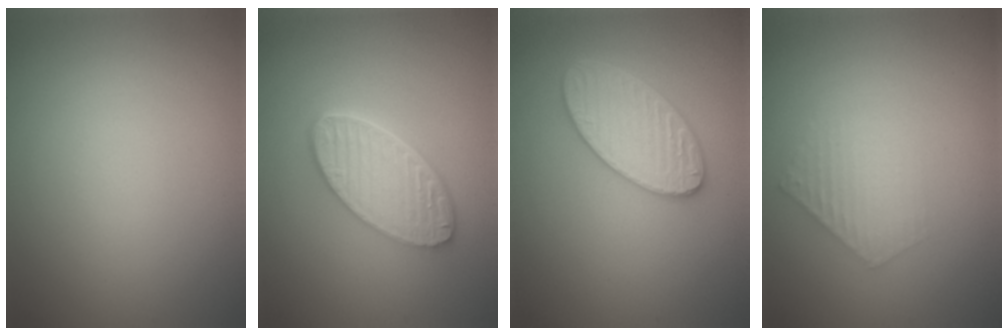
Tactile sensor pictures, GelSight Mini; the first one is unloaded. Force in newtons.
{"total": 5.6, "press": 4.4, "slide": 3.5}
{"total": 3.9, "press": 3.8, "slide": 0.8}
{"total": 1.9, "press": 1.9, "slide": 0.3}